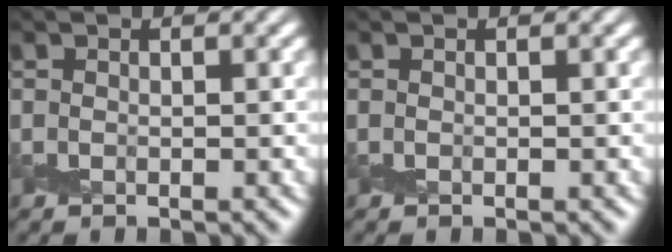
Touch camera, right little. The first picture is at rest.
{"total": 0.0}